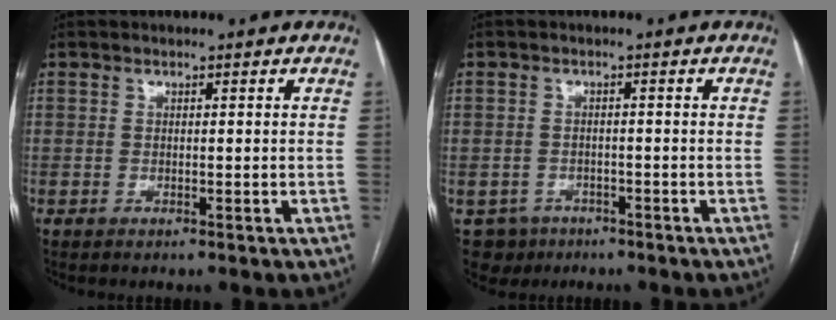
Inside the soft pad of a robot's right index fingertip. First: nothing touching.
{"total": 4.6, "force": [-2.5, 3.8, 0.1], "torque": [0.003, 0.007, -0.036]}